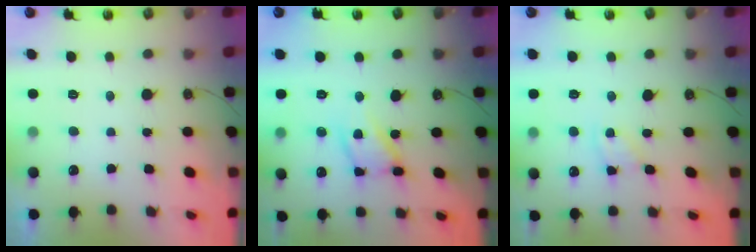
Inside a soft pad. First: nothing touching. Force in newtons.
{"total": 13.4, "press": 13.4, "slide": 1.0}
{"total": 2.7, "press": 2.7, "slide": 0.4}